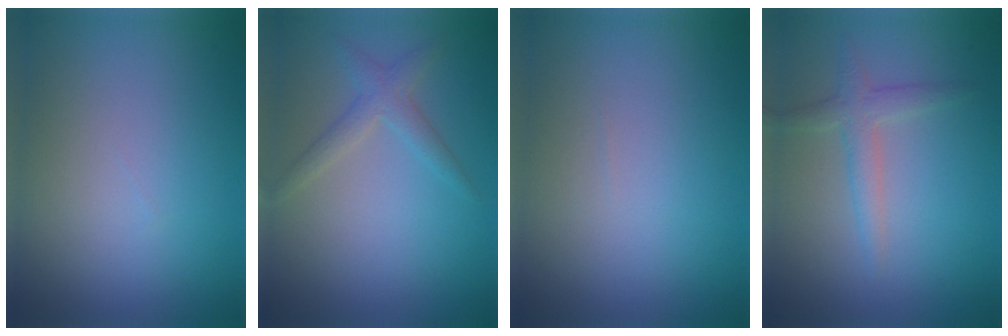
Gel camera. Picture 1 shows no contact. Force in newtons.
{"total": 2.0, "press": 2.0, "slide": 0.1}
{"total": 0.0}
{"total": 2.2, "press": 2.2, "slide": 0.1}